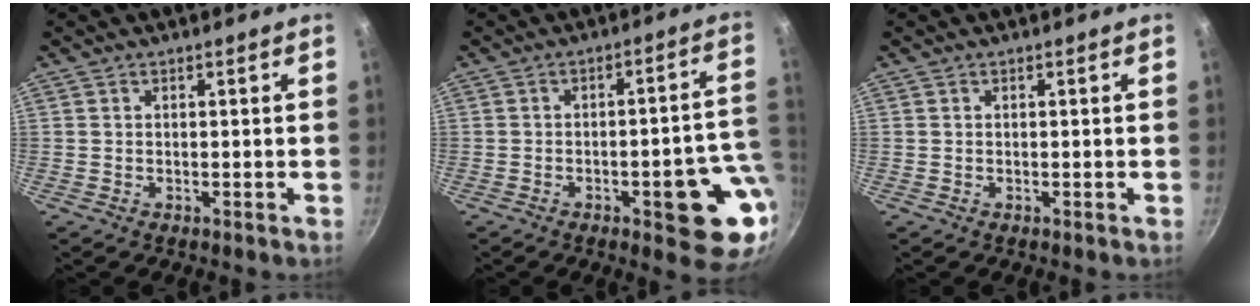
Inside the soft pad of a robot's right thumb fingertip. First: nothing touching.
{"total": 14.2, "force": [-4.2, 4.6, 12.7], "torque": [-0.107, 0.028, -0.054]}
{"total": 0.0}